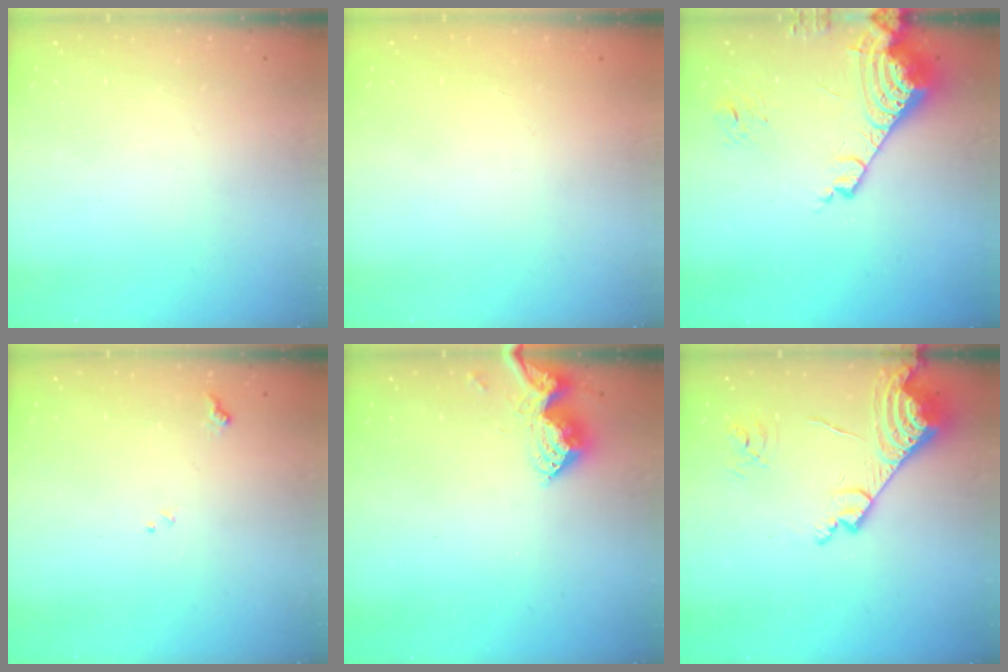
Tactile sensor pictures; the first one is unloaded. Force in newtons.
{"total": 1.1, "press": 1.1, "slide": 0.1}
{"total": 15.2, "press": 15.0, "slide": 2.1}
{"total": 7.2, "press": 7.1, "slide": 0.9}
{"total": 9.2, "press": 9.2, "slide": 0.6}
{"total": 15.7, "press": 15.5, "slide": 2.0}